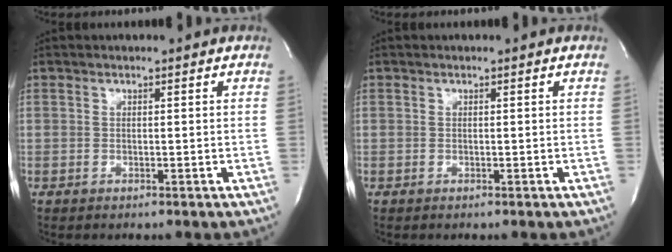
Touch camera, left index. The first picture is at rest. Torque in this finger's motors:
{"motor_torque": [0.00, 0.00, 0.00, 0.00]}